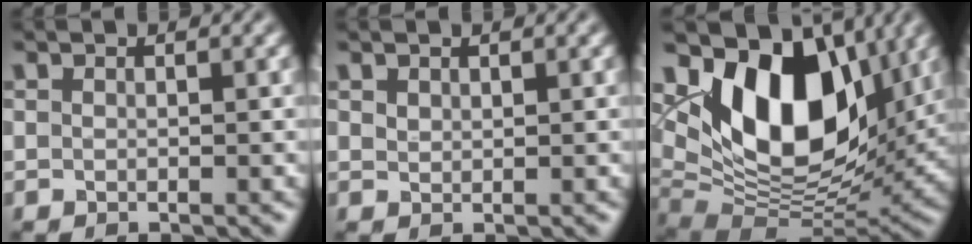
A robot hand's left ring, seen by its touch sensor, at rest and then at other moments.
{"total": 0.8, "force": [0.7, 0.4, 0.1], "torque": [-0.004, 0.000, 0.017]}
{"total": 12.7, "force": [4.8, 7.5, 9.0], "torque": [-0.148, -0.008, 0.087]}